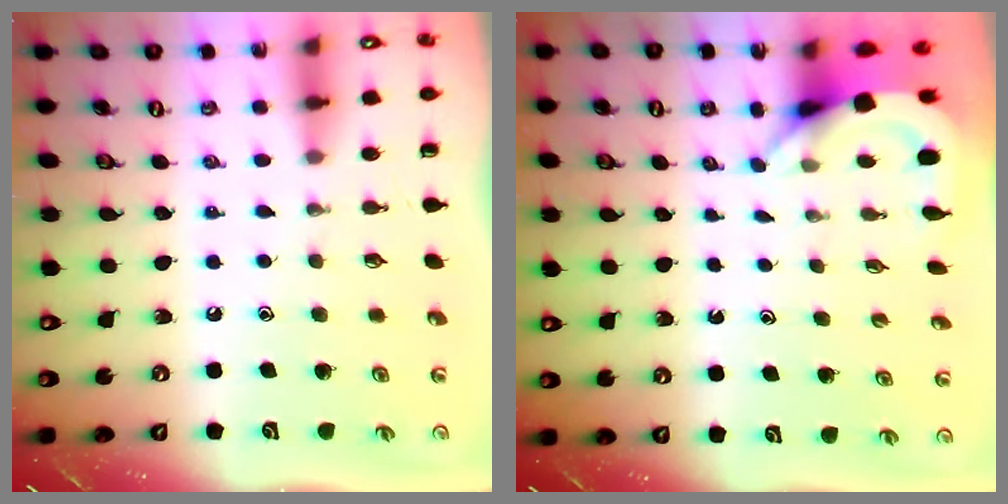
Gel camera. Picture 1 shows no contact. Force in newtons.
{"total": 3.8, "press": 3.8, "slide": 0.3}